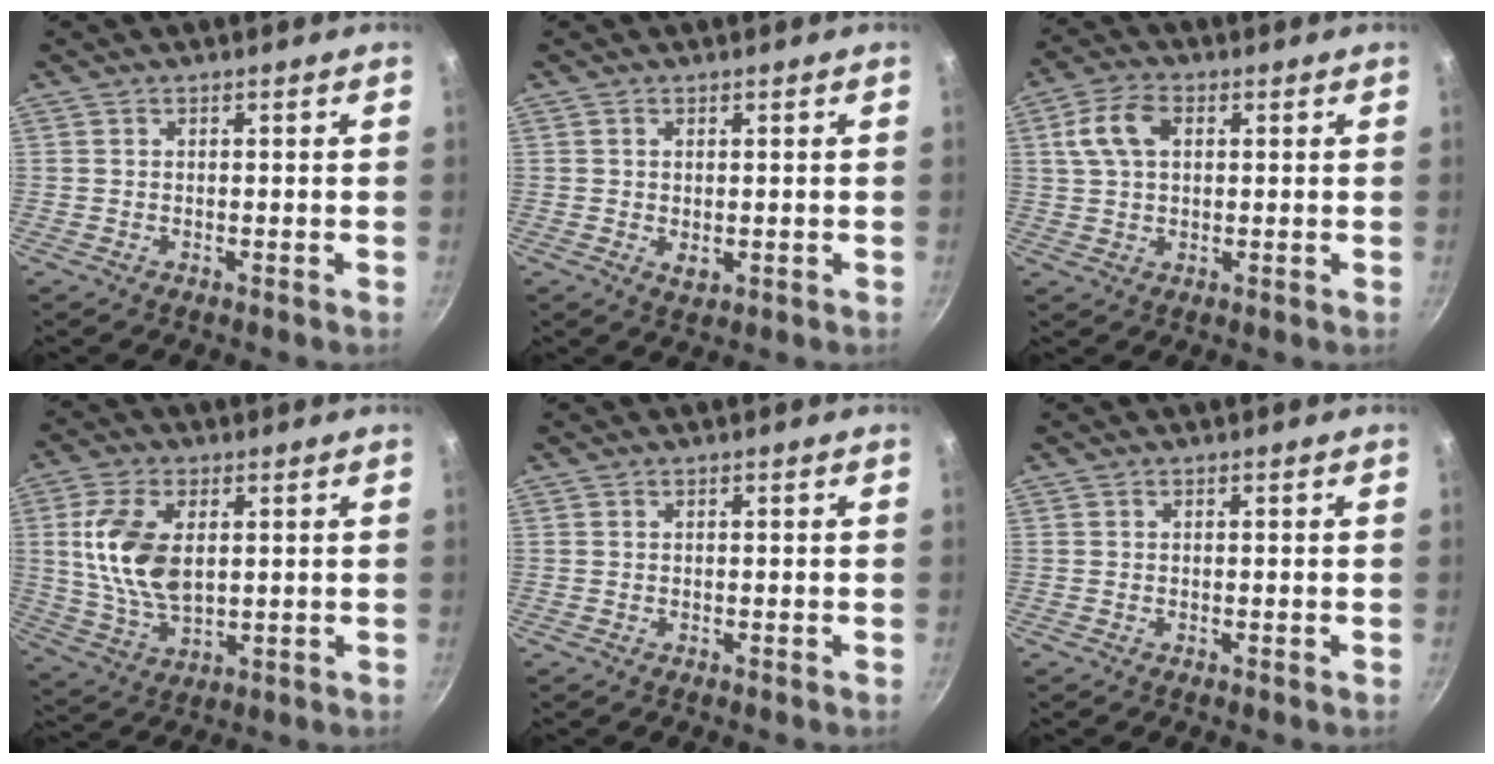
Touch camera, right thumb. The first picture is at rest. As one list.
[{"total": 2.1, "force": [0.1, 1.3, 1.6], "torque": [-0.025, -0.005, 0.003]}, {"total": 7.7, "force": [2.0, 4.9, 5.6], "torque": [-0.103, 0.014, 0.033]}, {"total": 13.1, "force": [2.3, 7.4, 10.5], "torque": [-0.199, -0.014, 0.048]}, {"total": 0.0}, {"total": 0.0}]